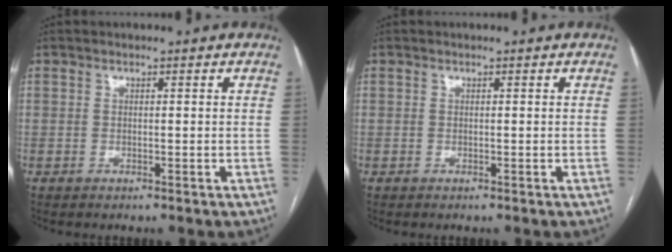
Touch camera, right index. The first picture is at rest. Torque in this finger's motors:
{"motor_torque": [0.00, 0.00, 0.00, 0.00]}